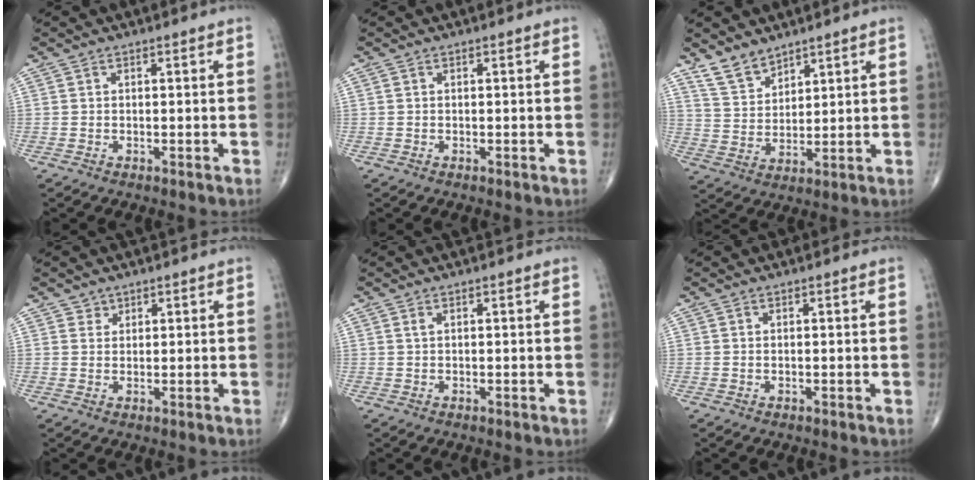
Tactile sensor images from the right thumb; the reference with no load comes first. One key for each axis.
{"total": 0.0}
{"total": 6.3, "fx": 5.2, "fy": 3.0, "fz": 2.0, "tx": -0.024, "ty": -0.033, "tz": 0.112}
{"total": 1.6, "fx": 1.1, "fy": 1.1, "fz": -0.1, "tx": 0.019, "ty": -0.007, "tz": 0.013}
{"total": 0.6, "fx": 0.3, "fy": 0.2, "fz": 0.4, "tx": -0.009, "ty": 0.005, "tz": 0.008}
{"total": 0.0}